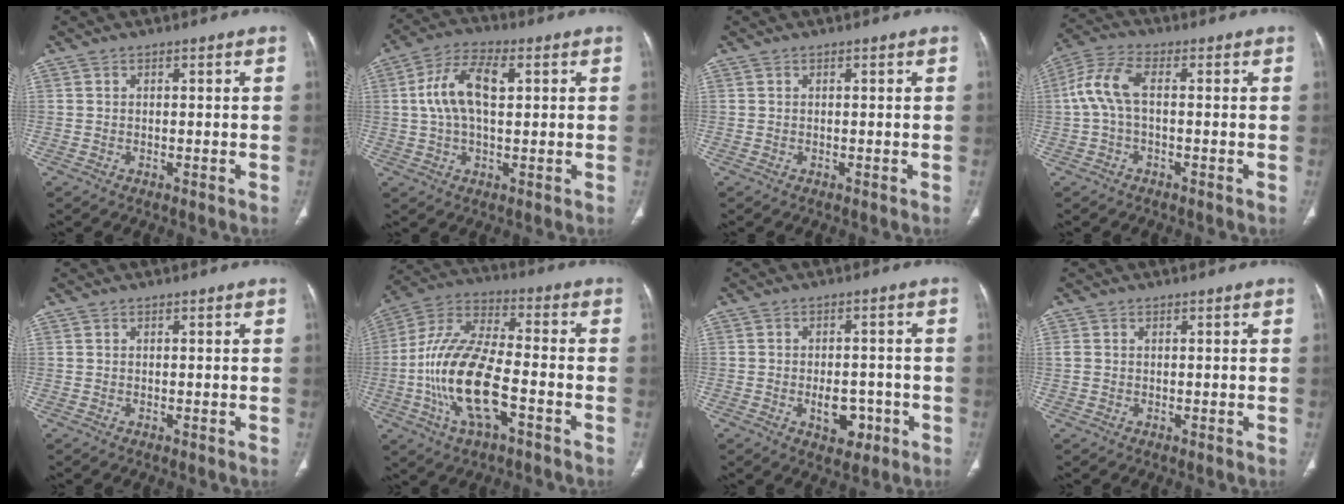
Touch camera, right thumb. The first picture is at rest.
{"total": 10.4, "force": [2.1, 5.1, 8.8], "torque": [-0.178, 0.019, 0.036]}
{"total": 0.0}
{"total": 7.0, "force": [0.0, 3.0, 6.3], "torque": [-0.150, 0.023, -0.005]}
{"total": 0.0}
{"total": 17.8, "force": [-5.1, 7.2, 15.5], "torque": [-0.315, 0.032, -0.092]}
{"total": 6.5, "force": [-2.4, 3.9, 4.7], "torque": [-0.048, 0.010, -0.026]}
{"total": 1.1, "force": [0.0, 0.9, 0.6], "torque": [-0.017, 0.002, 0.004]}